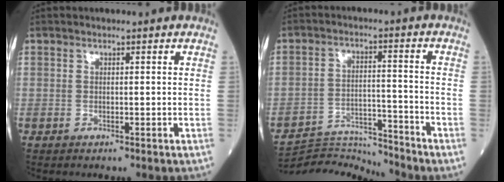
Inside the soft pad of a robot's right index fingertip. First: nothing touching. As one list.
[{"total": 8.9, "force": [-8.7, -1.3, -1.0], "torque": [0.012, 0.015, -0.156]}]